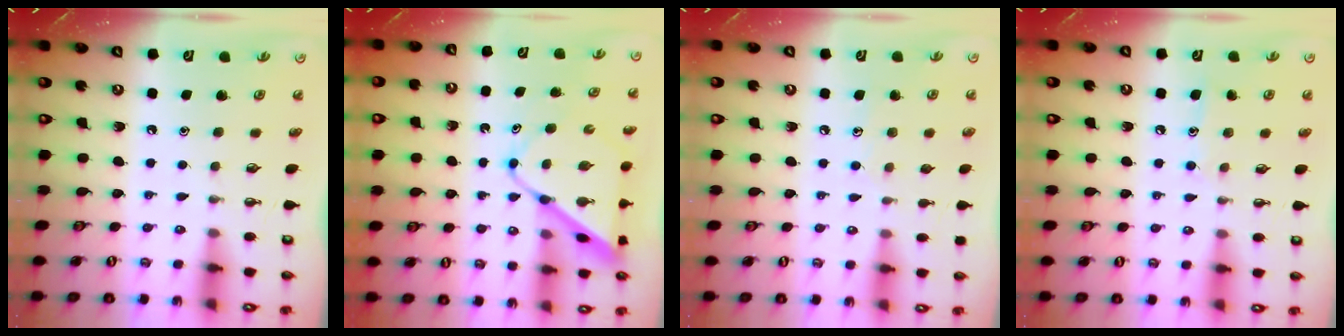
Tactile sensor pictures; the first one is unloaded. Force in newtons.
{"total": 10.7, "press": 10.7, "slide": 0.9}
{"total": 5.3, "press": 5.3, "slide": 0.5}
{"total": 7.0, "press": 7.0, "slide": 0.1}